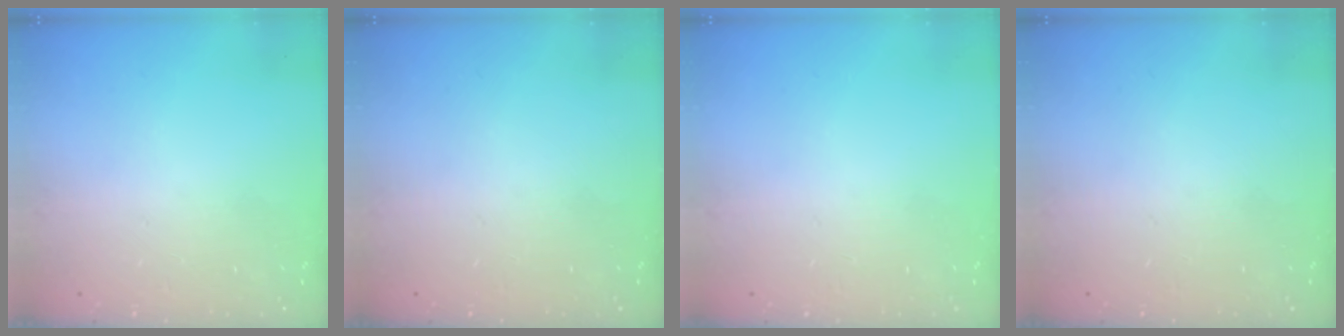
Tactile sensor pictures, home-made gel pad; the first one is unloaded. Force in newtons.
{"total": 0.0}
{"total": 0.0}
{"total": 0.0}